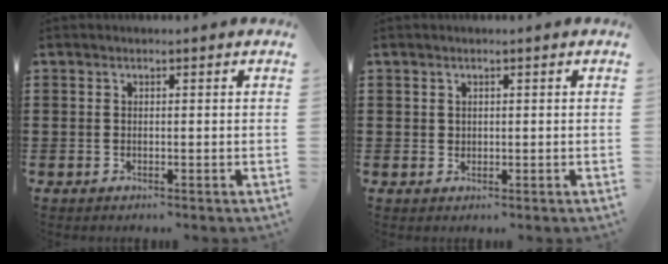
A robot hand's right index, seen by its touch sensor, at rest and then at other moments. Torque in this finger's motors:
{"motor_torque": [-0.10, -0.03, 0.00, -0.01]}